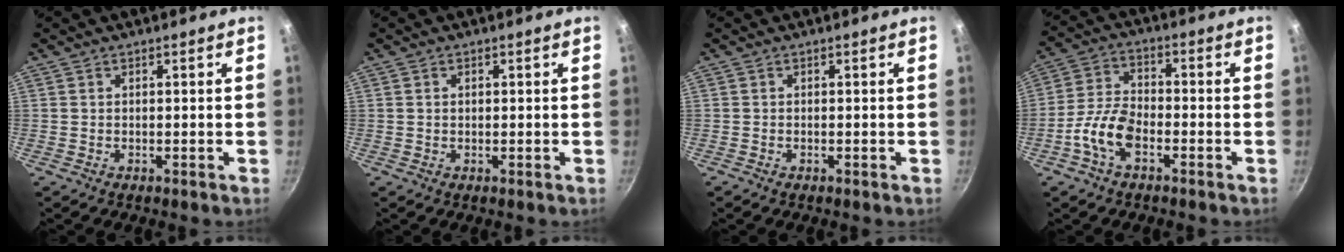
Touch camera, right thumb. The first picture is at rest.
{"total": 0.9, "force": [0.2, 0.7, 0.5], "torque": [-0.006, 0.004, 0.004]}
{"total": 0.0}
{"total": 8.6, "force": [-3.8, 4.3, 6.3], "torque": [-0.122, 0.034, -0.082]}